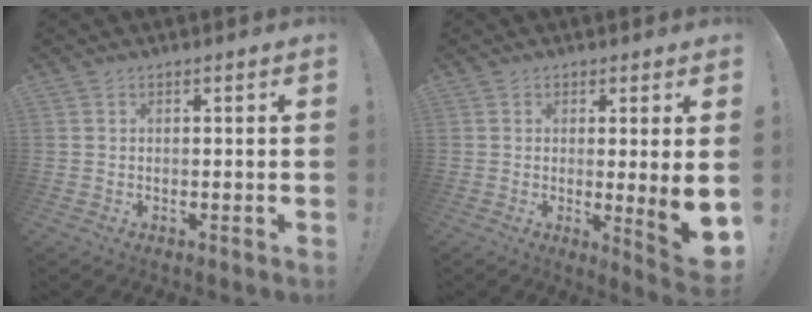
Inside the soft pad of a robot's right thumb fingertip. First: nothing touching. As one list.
[{"total": 7.7, "force": [0.0, 0.1, 7.7], "torque": [-0.096, -0.022, 0.002]}]